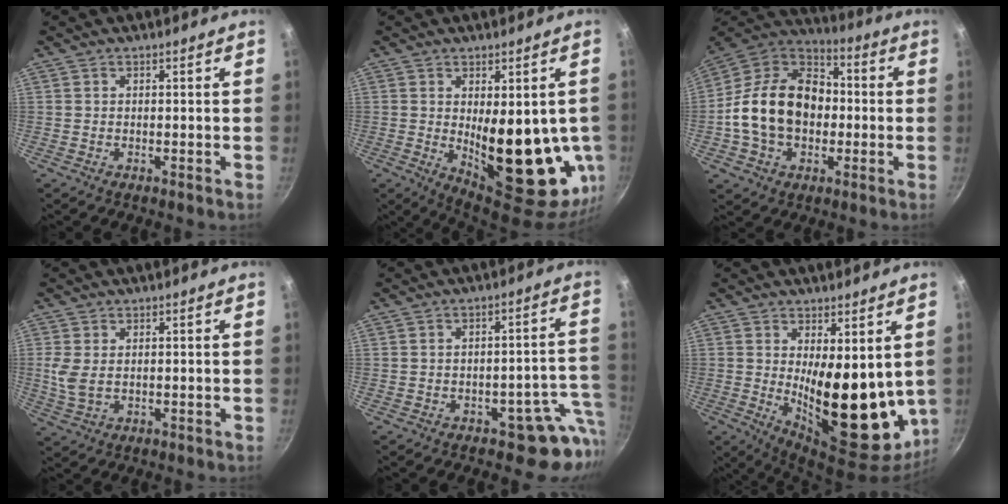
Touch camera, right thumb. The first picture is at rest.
{"total": 21.7, "force": [-1.6, 9.5, 19.4], "torque": [-0.225, -0.036, 0.006]}
{"total": 20.5, "force": [-1.1, 14.9, 14.0], "torque": [-0.219, 0.042, -0.031]}
{"total": 4.5, "force": [0.5, 2.7, 3.6], "torque": [-0.074, -0.004, 0.013]}
{"total": 8.2, "force": [-4.9, 4.9, 4.4], "torque": [0.017, 0.055, -0.055]}
{"total": 17.8, "force": [1.8, 7.6, 16.0], "torque": [-0.193, -0.049, 0.047]}